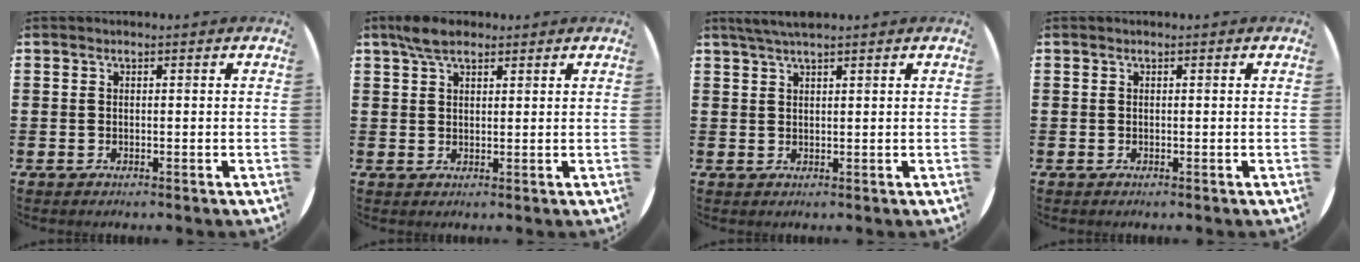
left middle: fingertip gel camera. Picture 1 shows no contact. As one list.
[{"total": 3.8, "force": [2.8, 1.5, 2.0], "torque": [-0.038, 0.005, 0.051]}, {"total": 2.3, "force": [2.0, 0.1, 1.2], "torque": [-0.026, 0.004, 0.036]}, {"total": 0.0}]